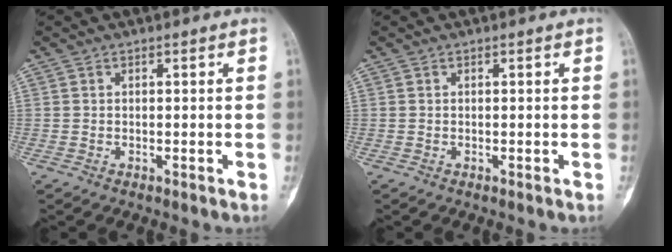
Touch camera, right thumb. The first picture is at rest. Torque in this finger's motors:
{"motor_torque": [0.07, 0.02, 0.11, 0.05, 0.02]}